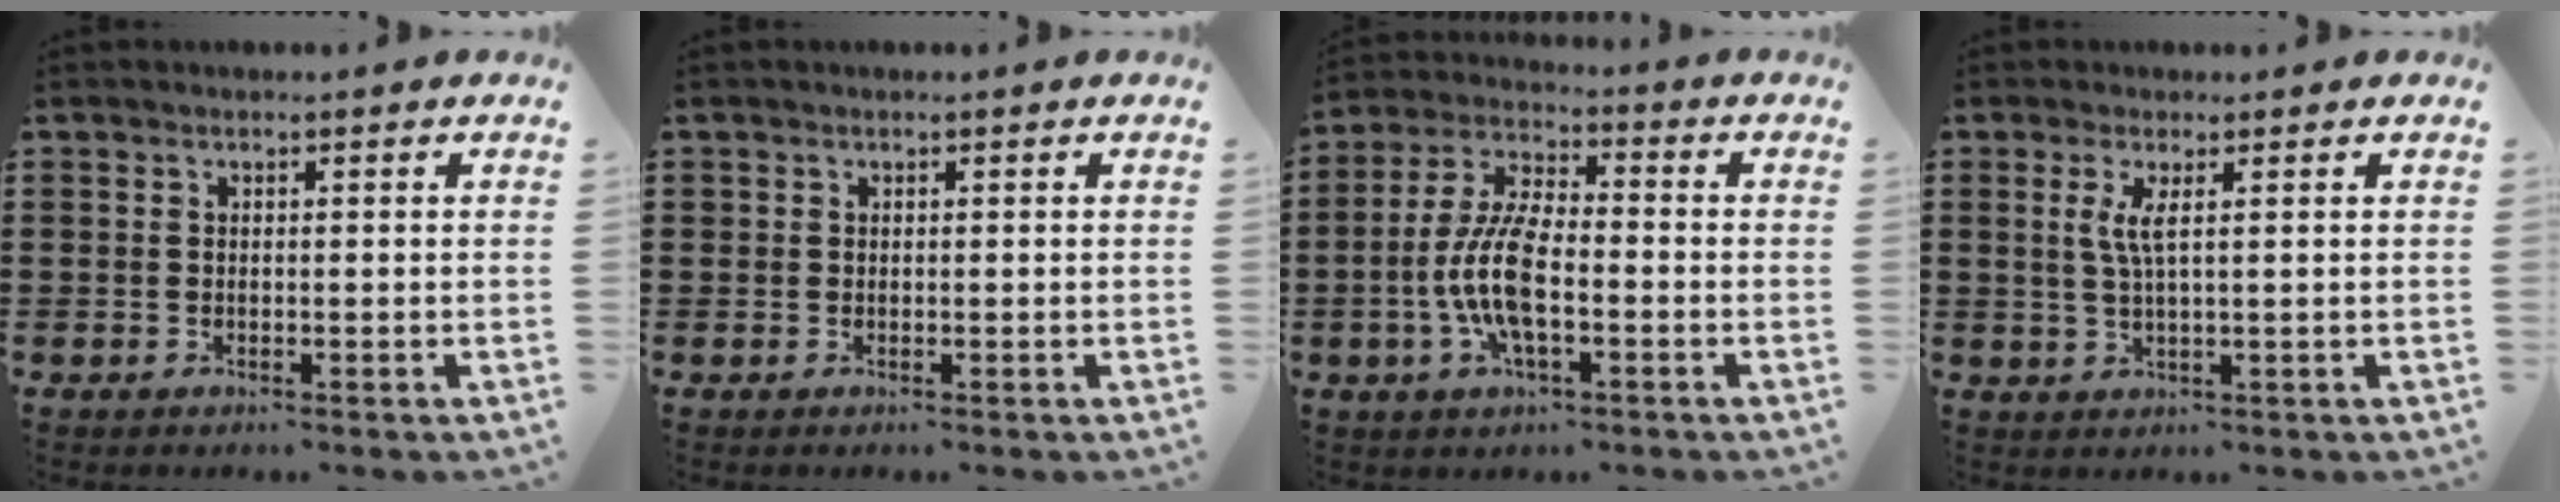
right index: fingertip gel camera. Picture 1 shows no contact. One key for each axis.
{"total": 0.5, "fx": 0.1, "fy": 0.5, "fz": 0.1, "tx": -0.002, "ty": 0.005, "tz": 0.002}
{"total": 9.3, "fx": -2.2, "fy": 3.6, "fz": 8.3, "tx": -0.198, "ty": -0.011, "tz": -0.049}
{"total": 3.2, "fx": 0.9, "fy": 0.1, "fz": 3.1, "tx": -0.065, "ty": -0.002, "tz": 0.013}